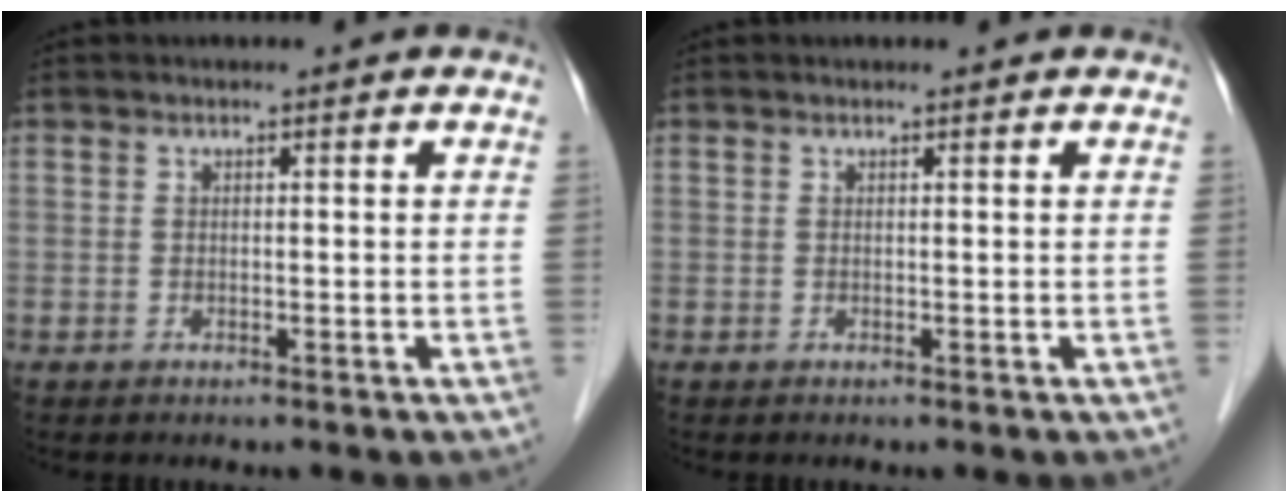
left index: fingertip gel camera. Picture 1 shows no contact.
{"total": 1.2, "force": [1.2, 0.2, 0.2], "torque": [-0.009, 0.013, 0.013]}